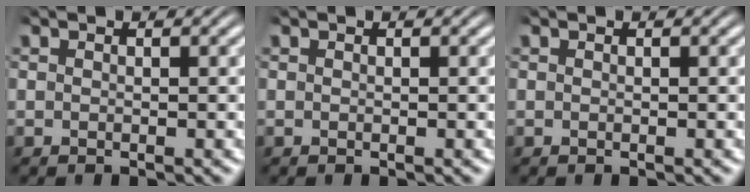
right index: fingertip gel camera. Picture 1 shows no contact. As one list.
[{"total": 0.0}, {"total": 0.0}]